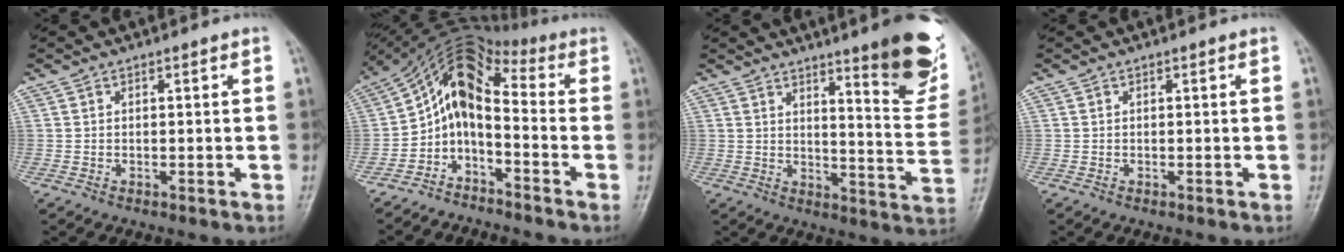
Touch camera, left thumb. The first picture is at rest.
{"total": 9.2, "force": [-2.3, 5.3, 7.2], "torque": [-0.112, 0.079, -0.057]}
{"total": 16.8, "force": [10.3, 3.4, 12.8], "torque": [-0.119, -0.073, 0.140]}
{"total": 0.0}